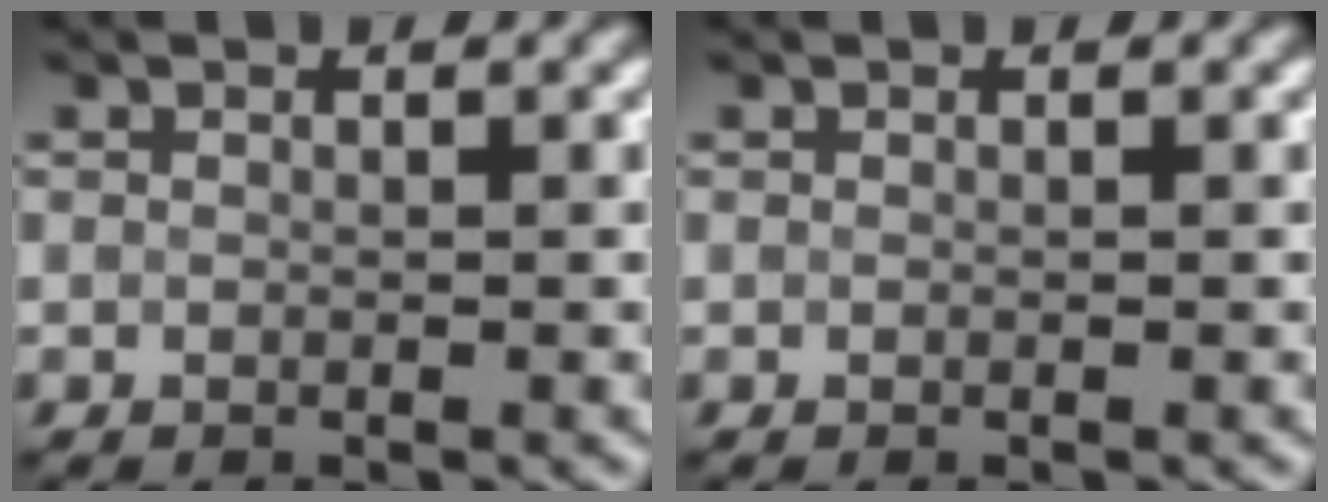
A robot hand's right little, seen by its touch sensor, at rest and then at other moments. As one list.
[{"total": 0.0}]